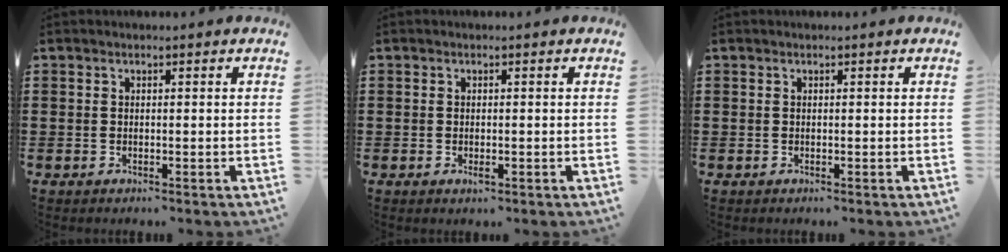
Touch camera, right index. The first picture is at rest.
{"total": 0.8, "force": [-0.3, 0.3, 0.7], "torque": [-0.015, -0.005, -0.004]}
{"total": 0.0}